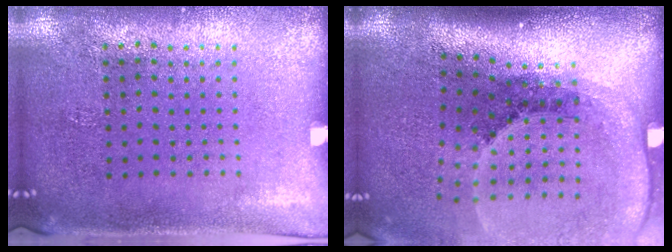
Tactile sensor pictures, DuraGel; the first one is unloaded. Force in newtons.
{"total": 2.7, "press": 1.8, "slide": 2.0}